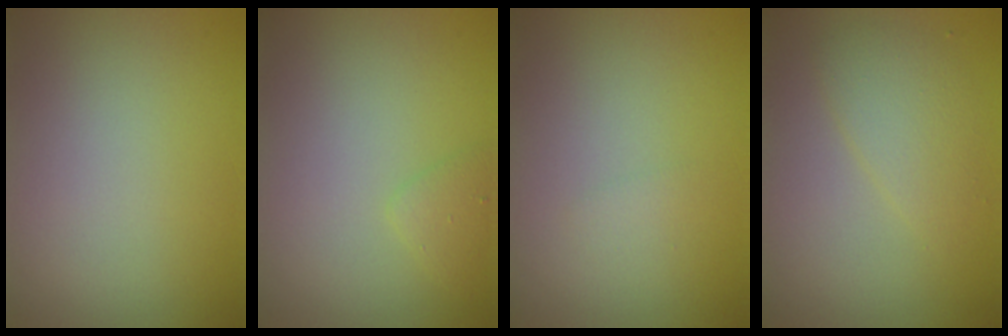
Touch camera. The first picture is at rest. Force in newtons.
{"total": 1.3, "press": 1.3, "slide": 0.0}
{"total": 0.6, "press": 0.6, "slide": 0.0}
{"total": 2.5, "press": 2.5, "slide": 0.1}